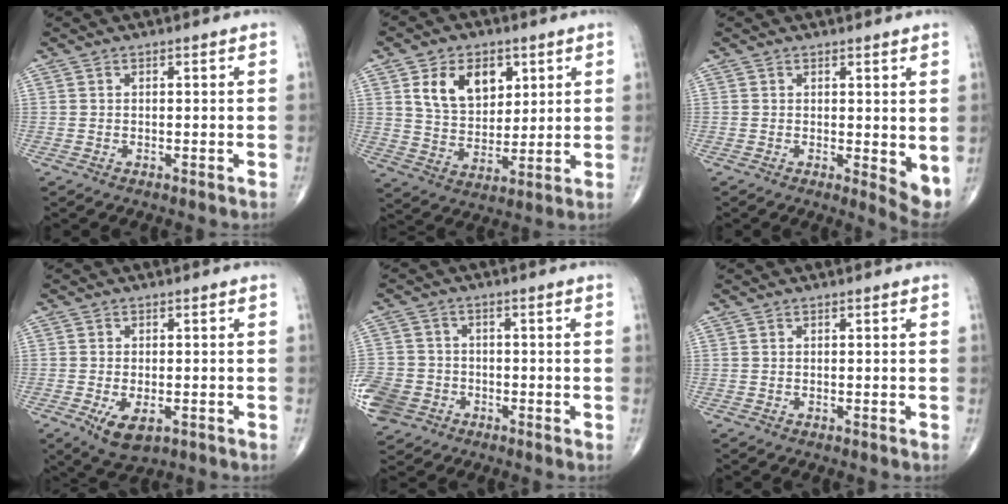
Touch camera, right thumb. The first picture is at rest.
{"total": 11.9, "force": [4.7, 8.0, 7.3], "torque": [-0.090, -0.022, 0.091]}
{"total": 4.5, "force": [0.7, 1.8, 4.1], "torque": [-0.052, -0.015, 0.012]}
{"total": 5.7, "force": [-2.0, 2.9, 4.5], "torque": [-0.076, -0.007, -0.024]}
{"total": 11.1, "force": [-4.3, 9.3, 4.3], "torque": [-0.116, 0.016, -0.075]}
{"total": 0.0}